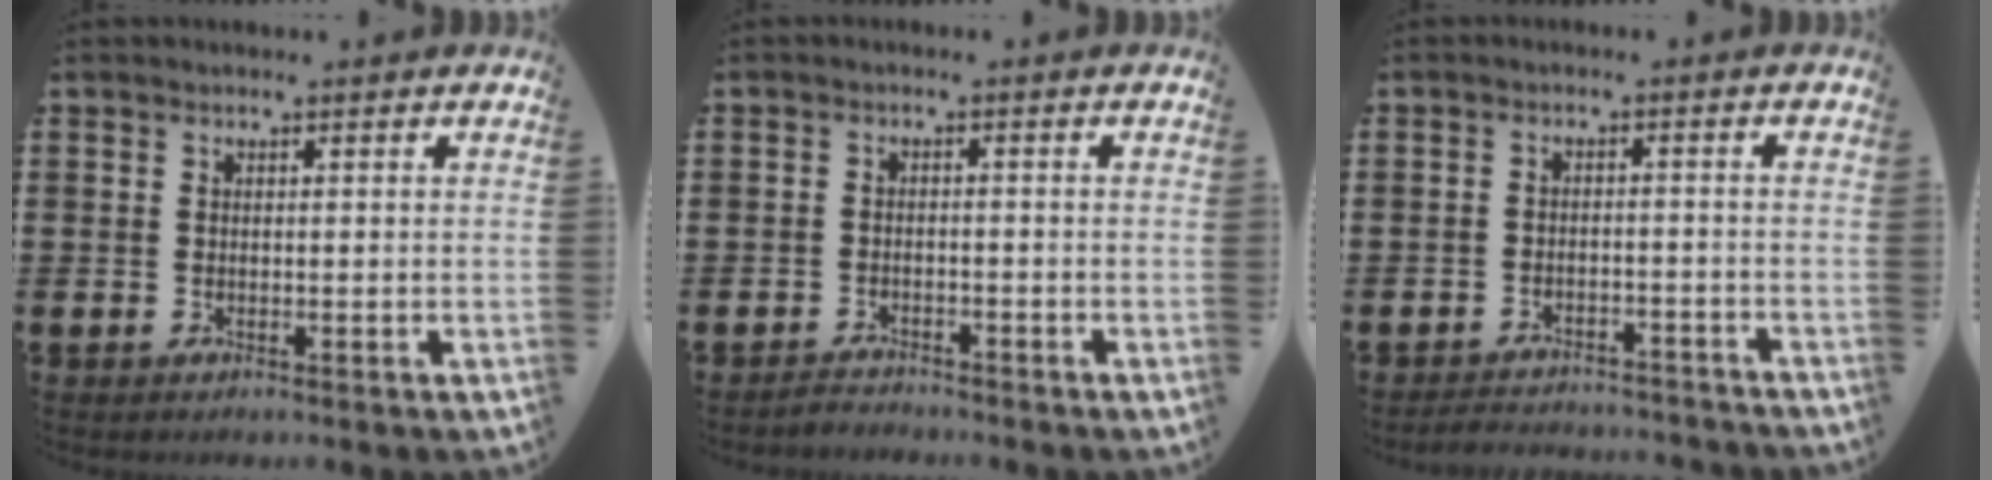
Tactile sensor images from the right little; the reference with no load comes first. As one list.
[{"total": 1.6, "force": [-1.6, 0.1, -0.2], "torque": [-0.003, 0.006, -0.034]}, {"total": 2.6, "force": [-2.6, 0.0, 0.0], "torque": [-0.004, 0.004, -0.055]}]